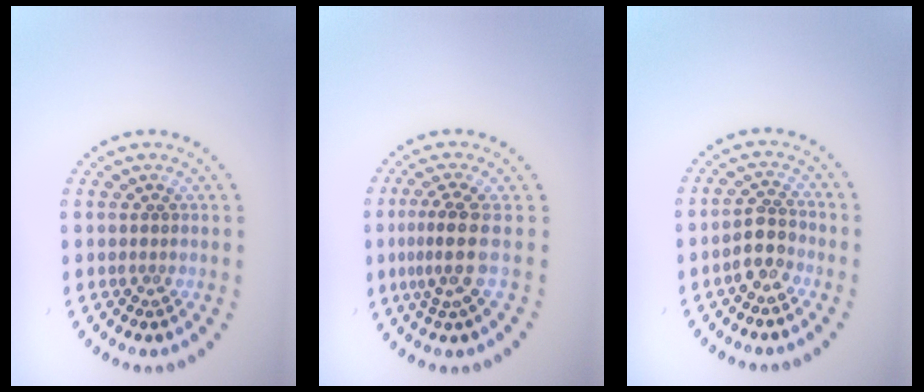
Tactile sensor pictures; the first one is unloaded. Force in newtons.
{"total": 3.0, "press": 2.2, "slide": 2.1}
{"total": 2.5, "press": 2.2, "slide": 1.1}